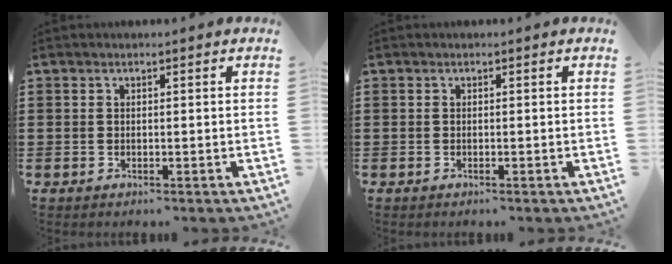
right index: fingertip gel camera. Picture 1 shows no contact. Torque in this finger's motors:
{"motor_torque": [-0.32, 0.35, 0.02, 0.01]}